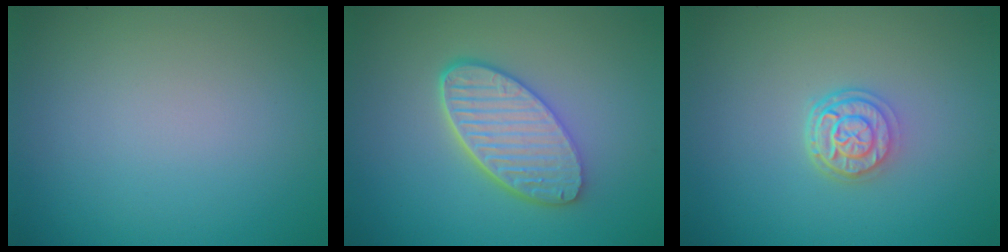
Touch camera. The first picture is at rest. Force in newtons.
{"total": 5.6, "press": 4.4, "slide": 3.4}
{"total": 3.1, "press": 2.4, "slide": 1.9}